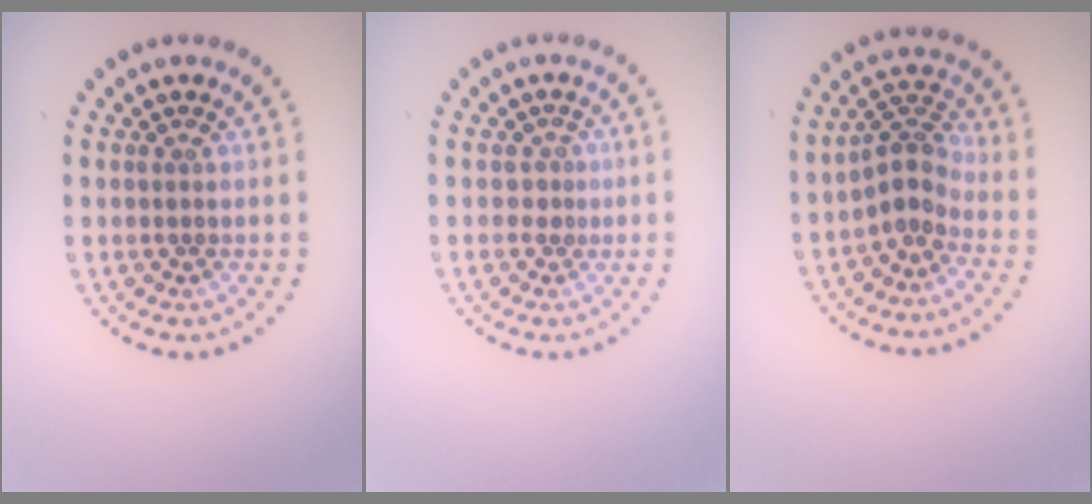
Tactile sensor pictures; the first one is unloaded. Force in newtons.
{"total": 1.0, "press": 0.4, "slide": 0.9}
{"total": 2.8, "press": 2.3, "slide": 1.6}